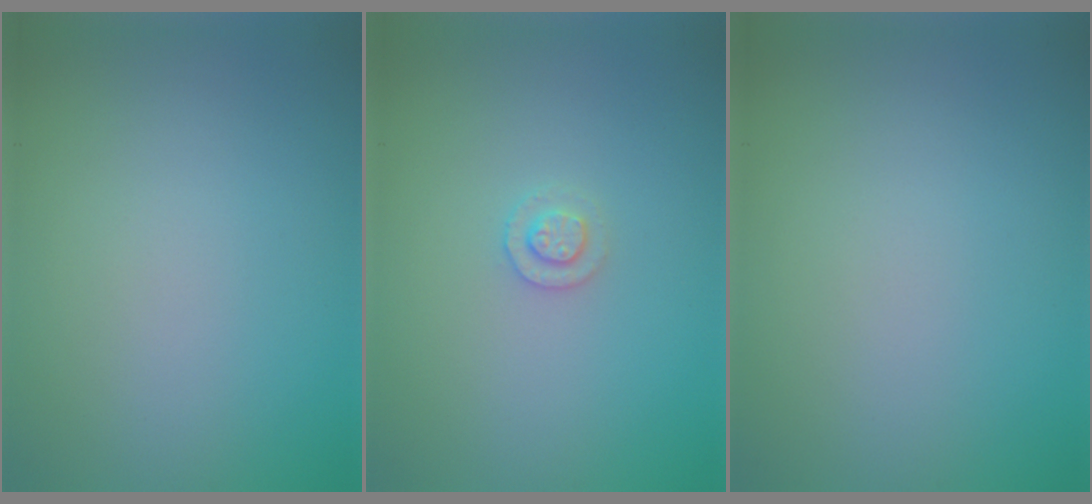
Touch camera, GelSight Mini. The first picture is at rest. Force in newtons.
{"total": 1.3, "press": 1.2, "slide": 0.3}
{"total": 0.0}